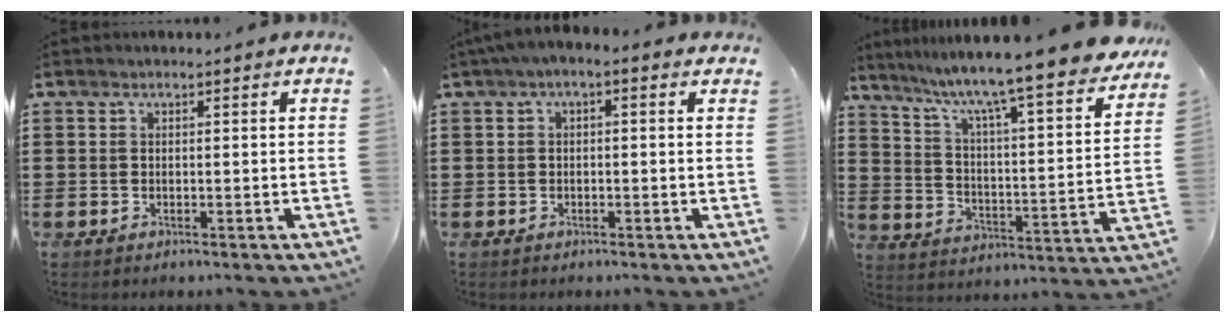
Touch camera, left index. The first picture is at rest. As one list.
[{"total": 1.6, "force": [-1.0, 0.5, 1.2], "torque": [-0.028, -0.001, -0.023]}, {"total": 9.8, "force": [8.2, -0.5, 5.4], "torque": [-0.120, -0.070, 0.123]}]